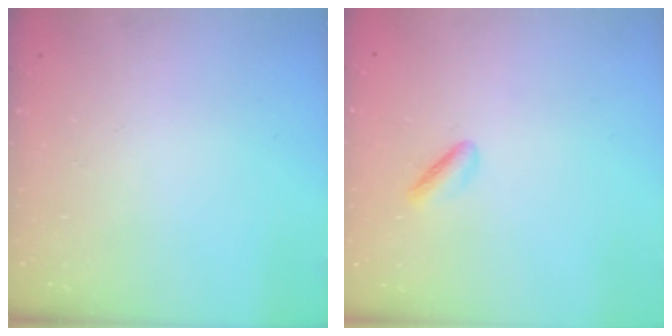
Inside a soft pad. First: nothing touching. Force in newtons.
{"total": 1.7, "press": 1.4, "slide": 1.0}